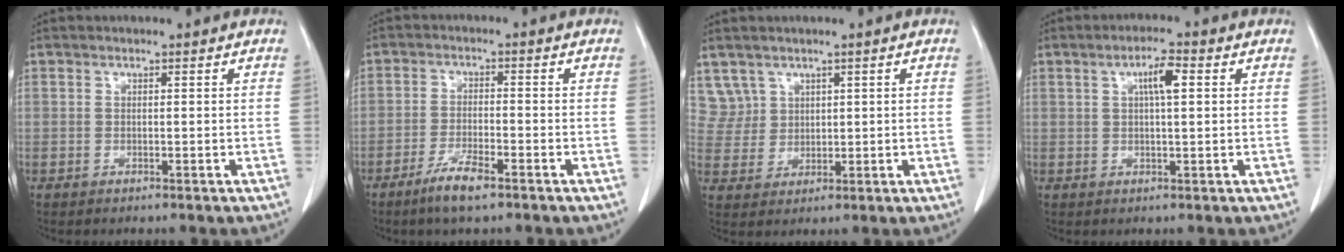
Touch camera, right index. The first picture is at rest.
{"total": 5.2, "force": [-3.6, 0.7, 3.7], "torque": [-0.076, -0.006, -0.065]}
{"total": 4.6, "force": [2.9, 3.5, -0.5], "torque": [0.020, 0.006, 0.062]}
{"total": 4.1, "force": [1.2, 0.6, 3.8], "torque": [-0.069, 0.006, 0.020]}